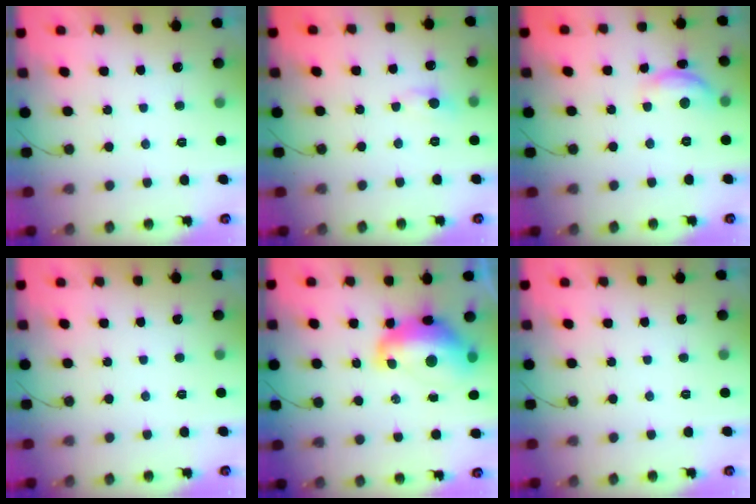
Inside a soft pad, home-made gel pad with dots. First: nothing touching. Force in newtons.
{"total": 5.5, "press": 5.4, "slide": 0.8}
{"total": 9.6, "press": 9.6, "slide": 0.5}
{"total": 0.0}
{"total": 14.4, "press": 14.4, "slide": 1.3}
{"total": 0.0}